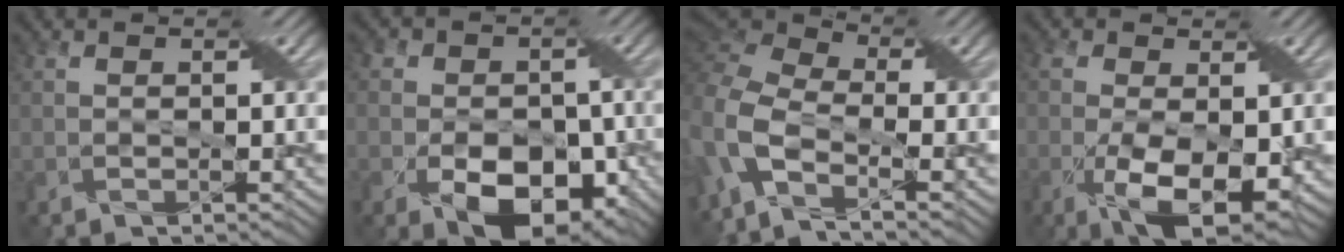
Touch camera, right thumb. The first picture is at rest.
{"total": 12.2, "force": [-4.2, 8.2, 7.9], "torque": [-0.101, -0.031, -0.064]}
{"total": 11.4, "force": [-4.9, 5.4, 8.7], "torque": [-0.234, -0.012, -0.104]}
{"total": 9.8, "force": [-2.4, 4.9, 8.1], "torque": [-0.180, -0.021, -0.037]}